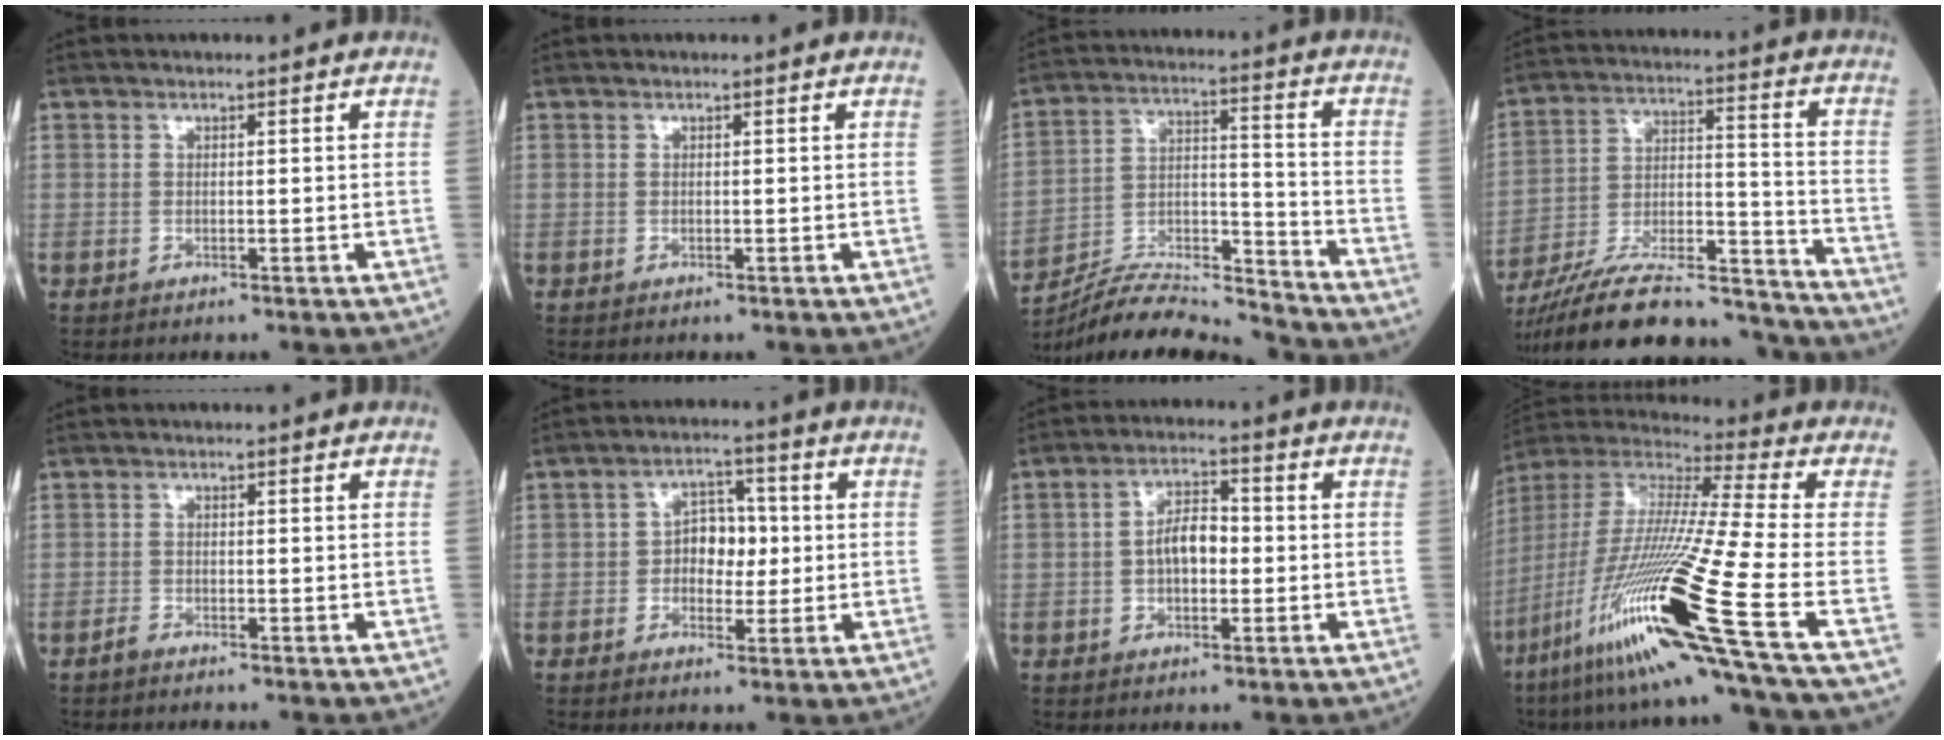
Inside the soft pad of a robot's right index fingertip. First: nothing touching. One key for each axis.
{"total": 0.0}
{"total": 14.4, "fx": -14.2, "fy": -0.5, "fz": 2.5, "tx": -0.049, "ty": 0.025, "tz": -0.252}
{"total": 24.6, "fx": -21.9, "fy": 4.0, "fz": 10.4, "tx": -0.179, "ty": 0.003, "tz": -0.350}
{"total": 0.9, "fx": -0.8, "fy": 0.1, "fz": 0.3, "tx": -0.012, "ty": -0.002, "tz": -0.014}
{"total": 5.5, "fx": -0.2, "fy": 3.5, "fz": 4.3, "tx": -0.061, "ty": 0.016, "tz": -0.005}
{"total": 5.4, "fx": -0.5, "fy": 2.7, "fz": 4.7, "tx": -0.088, "ty": 0.014, "tz": -0.013}
{"total": 26.3, "fx": -12.1, "fy": -1.3, "fz": 23.3, "tx": -0.465, "ty": -0.055, "tz": -0.228}